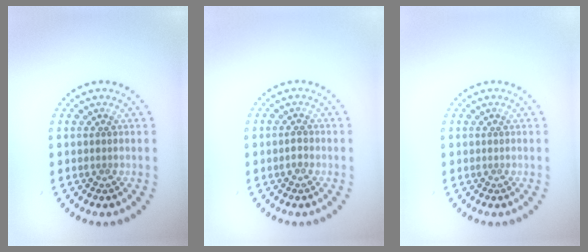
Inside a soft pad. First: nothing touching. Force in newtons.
{"total": 1.0, "press": 1.0, "slide": 0.0}
{"total": 0.0}